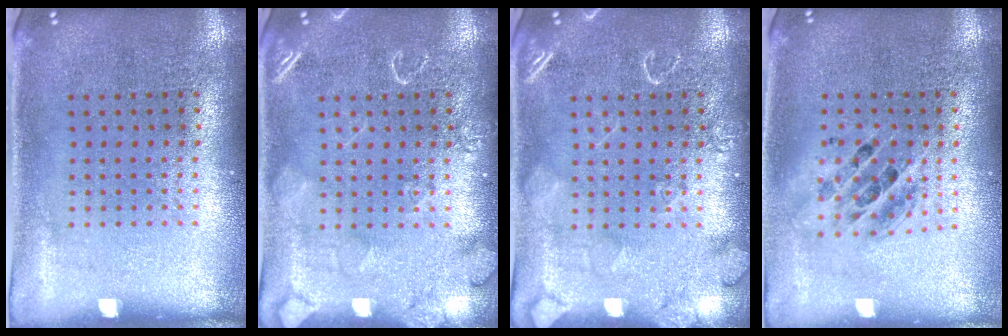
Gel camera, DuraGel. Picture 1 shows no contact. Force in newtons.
{"total": 2.4, "press": 2.4, "slide": 0.4}
{"total": 2.4, "press": 2.4, "slide": 0.4}
{"total": 1.5, "press": 1.2, "slide": 0.8}